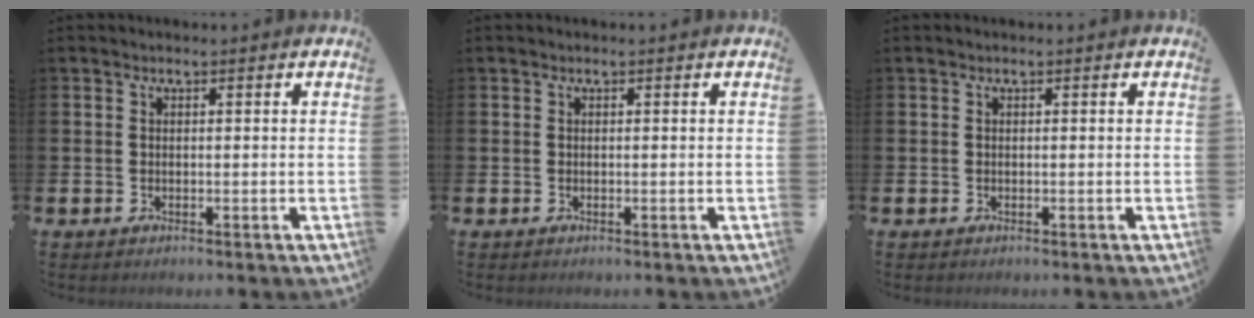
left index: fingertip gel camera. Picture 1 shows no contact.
{"total": 0.0}
{"total": 0.0}